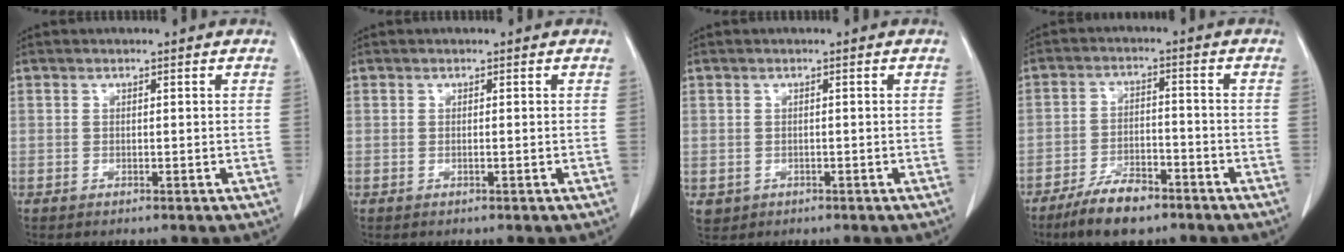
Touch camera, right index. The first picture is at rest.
{"total": 0.7, "force": [-0.1, 0.2, 0.6], "torque": [-0.019, 0.003, 0.001]}
{"total": 3.0, "force": [-0.9, 2.6, 1.1], "torque": [-0.025, 0.001, -0.002]}
{"total": 8.9, "force": [-6.5, 3.1, 5.2], "torque": [-0.099, -0.006, -0.114]}